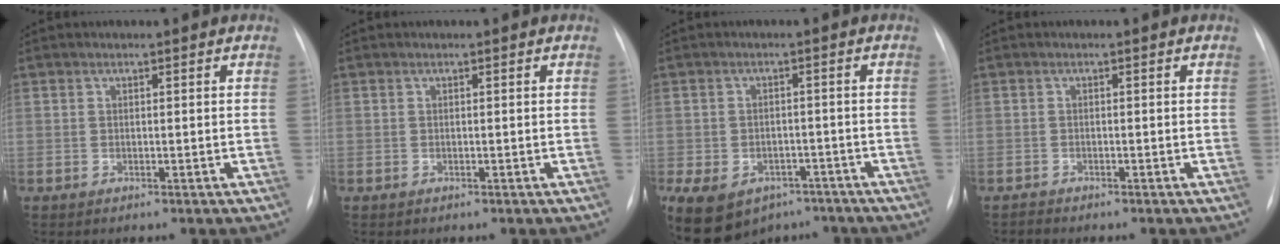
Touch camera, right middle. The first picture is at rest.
{"total": 0.0}
{"total": 20.8, "force": [-11.9, 14.8, 8.7], "torque": [-0.269, -0.009, -0.156]}
{"total": 0.7, "force": [-0.6, 0.0, -0.2], "torque": [0.000, -0.004, -0.012]}